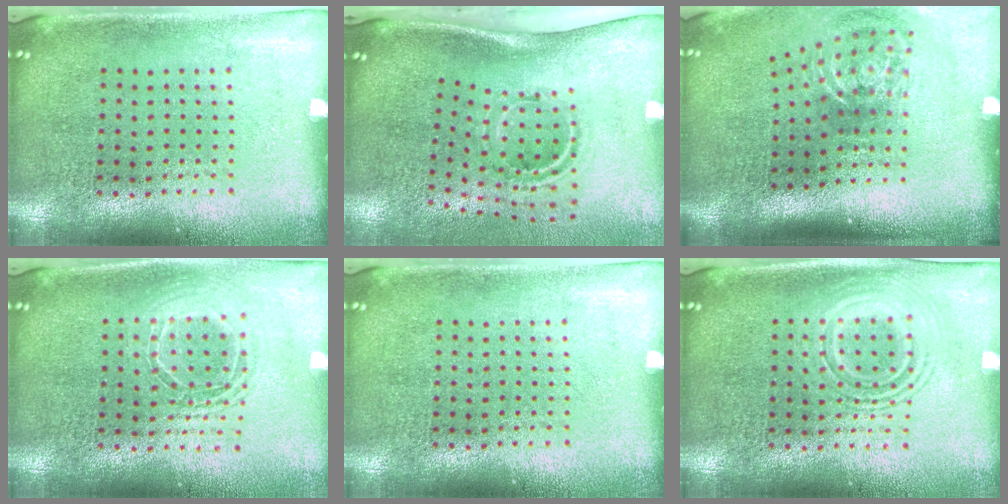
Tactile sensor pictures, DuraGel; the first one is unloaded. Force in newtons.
{"total": 2.2, "press": 1.2, "slide": 1.9}
{"total": 2.1, "press": 1.3, "slide": 1.6}
{"total": 1.7, "press": 1.4, "slide": 0.9}
{"total": 0.0}
{"total": 2.4, "press": 2.4, "slide": 0.4}